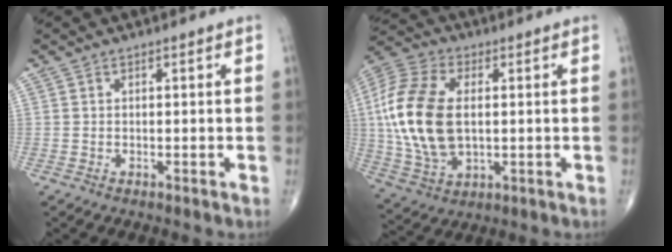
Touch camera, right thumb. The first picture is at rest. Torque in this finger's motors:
{"motor_torque": [-0.52, 1.34, 1.15, 0.57, 0.56]}